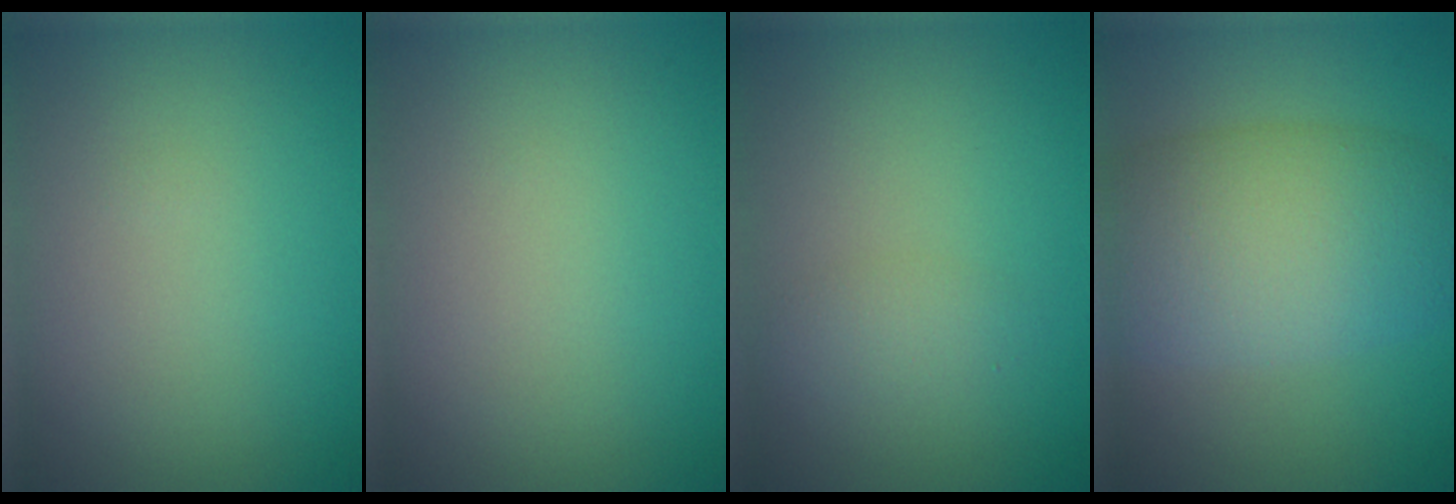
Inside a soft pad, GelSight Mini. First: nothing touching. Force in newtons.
{"total": 0.0}
{"total": 1.3, "press": 1.3, "slide": 0.0}
{"total": 8.8, "press": 8.8, "slide": 0.5}